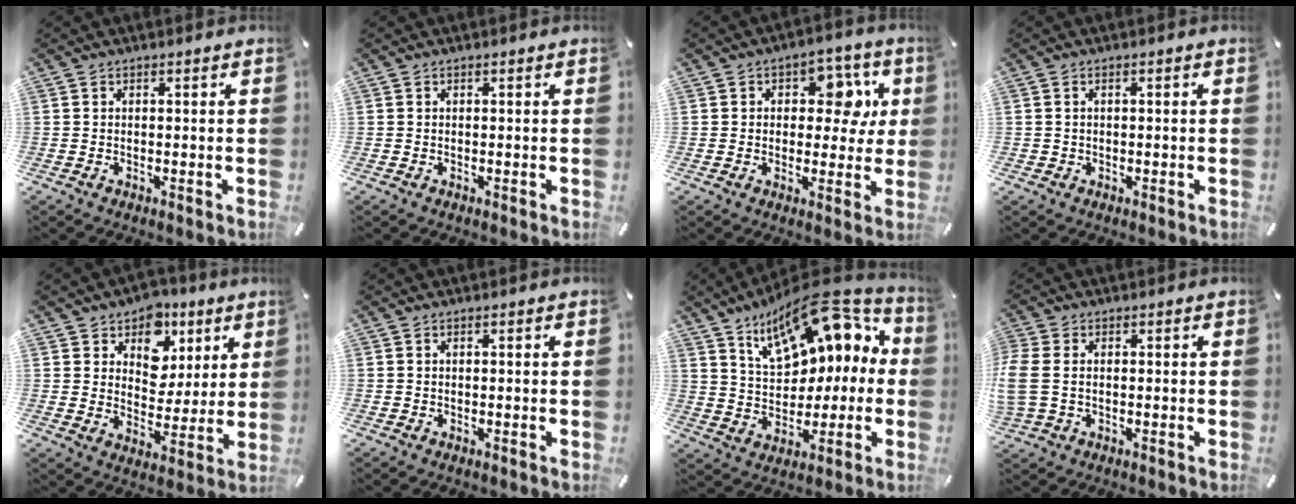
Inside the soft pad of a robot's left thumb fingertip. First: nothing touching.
{"total": 0.0}
{"total": 11.2, "force": [3.0, 7.4, 7.9], "torque": [-0.089, -0.004, 0.047]}
{"total": 0.7, "force": [-0.1, 0.6, 0.2], "torque": [-0.006, 0.005, -0.005]}
{"total": 10.8, "force": [5.2, 8.7, 3.5], "torque": [-0.044, -0.045, 0.093]}
{"total": 0.0}
{"total": 18.5, "force": [10.2, 10.5, 11.3], "torque": [-0.176, -0.059, 0.175]}
{"total": 5.3, "force": [-0.1, 3.8, 3.6], "torque": [-0.093, 0.000, -0.003]}